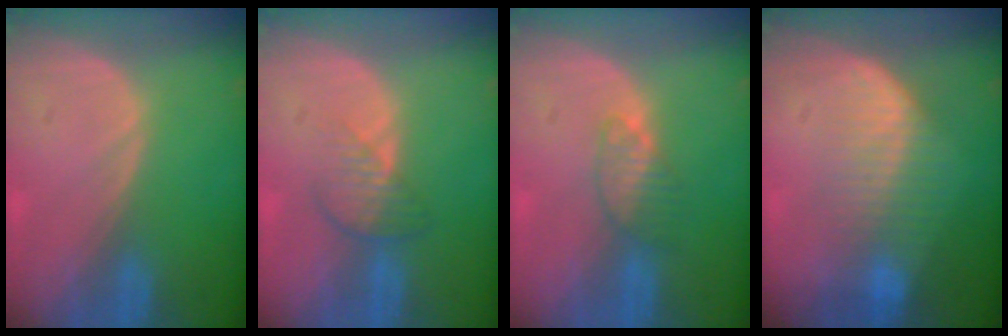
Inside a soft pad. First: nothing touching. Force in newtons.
{"total": 3.9, "press": 3.3, "slide": 2.0}
{"total": 3.4, "press": 3.2, "slide": 1.1}
{"total": 7.2, "press": 6.7, "slide": 2.9}